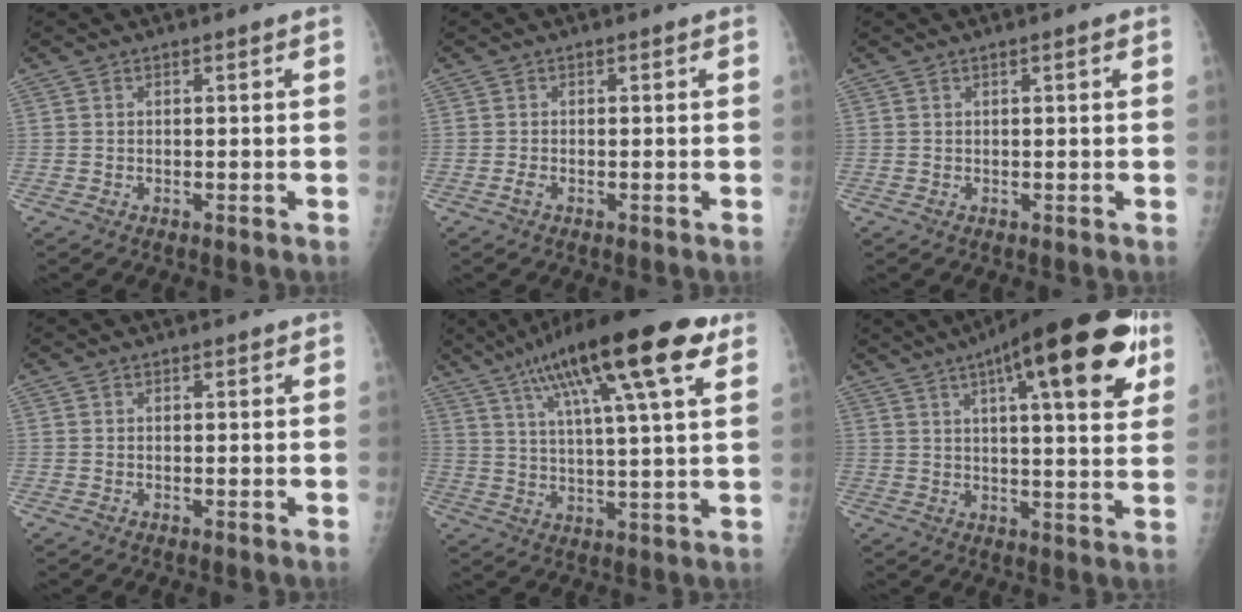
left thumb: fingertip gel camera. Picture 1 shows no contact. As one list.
[{"total": 0.9, "force": [-0.5, 0.4, 0.6], "torque": [-0.014, -0.002, -0.011]}, {"total": 0.9, "force": [0.4, 0.2, 0.8], "torque": [-0.014, 0.001, 0.005]}, {"total": 0.6, "force": [0.3, 0.4, 0.1], "torque": [0.002, -0.001, 0.002]}, {"total": 21.4, "force": [11.5, 4.2, 17.6], "torque": [-0.285, -0.011, 0.183]}, {"total": 23.4, "force": [11.3, 6.5, 19.5], "torque": [-0.265, -0.010, 0.155]}]